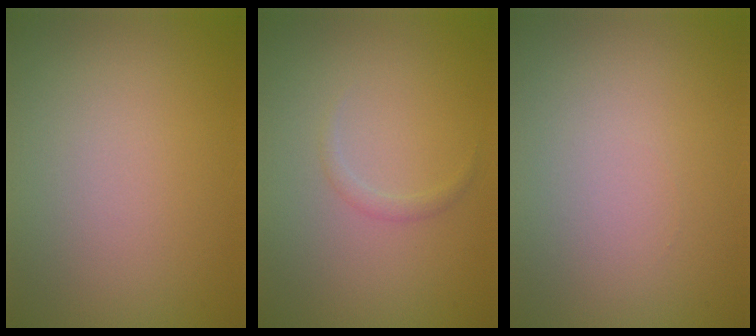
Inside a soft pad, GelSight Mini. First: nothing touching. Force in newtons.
{"total": 0.7, "press": 0.7, "slide": 0.0}
{"total": 0.0}